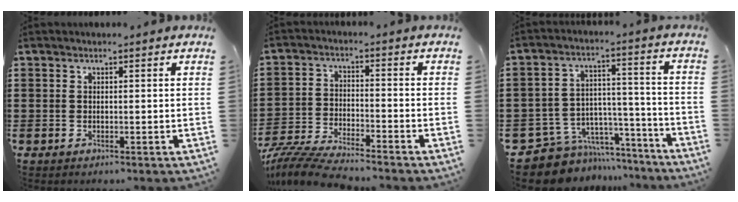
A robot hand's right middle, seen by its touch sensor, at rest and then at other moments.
{"total": 6.7, "force": [-6.4, 0.2, 1.9], "torque": [-0.053, -0.007, -0.128]}
{"total": 8.8, "force": [-7.6, 4.2, 1.5], "torque": [-0.041, 0.012, -0.142]}